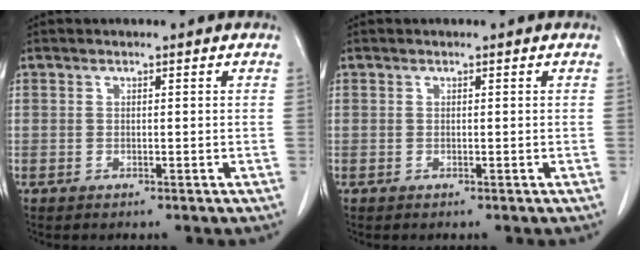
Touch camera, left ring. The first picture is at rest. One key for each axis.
{"total": 0.0}